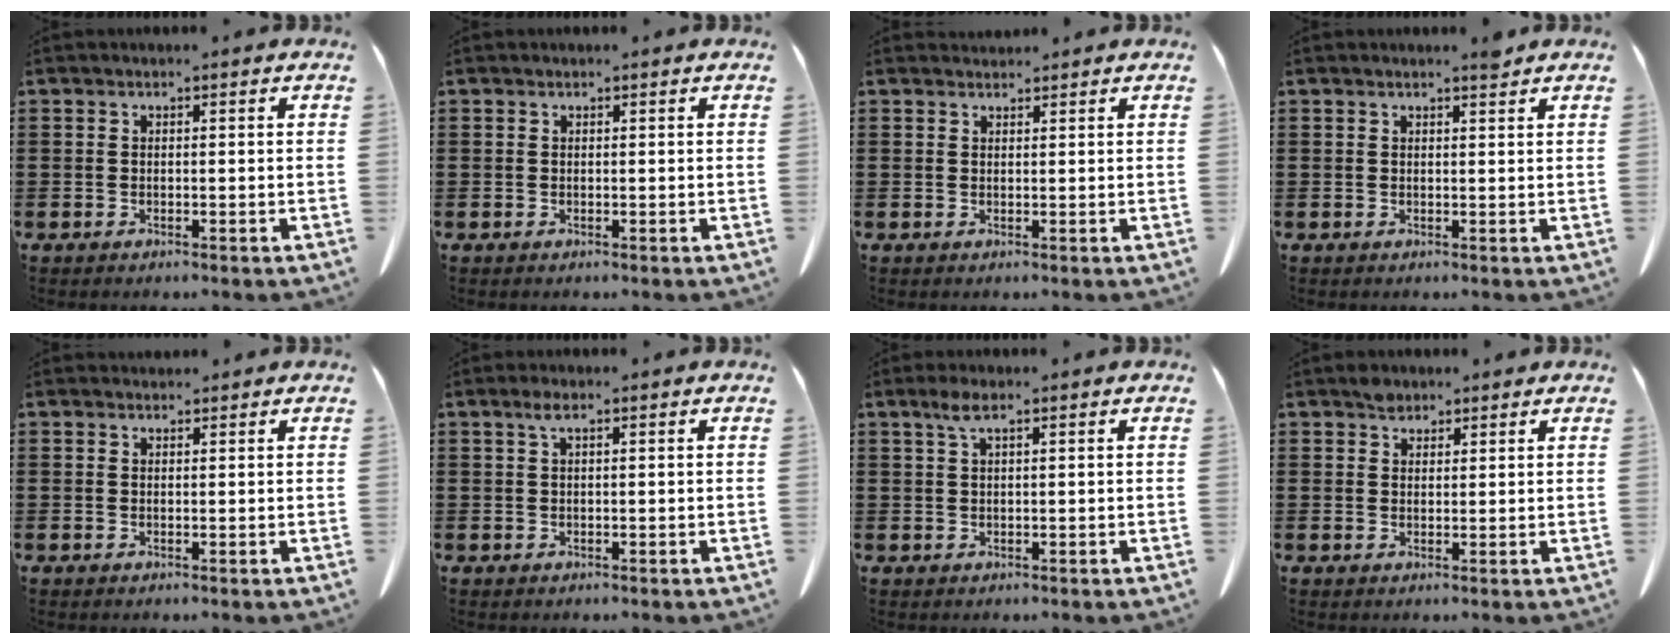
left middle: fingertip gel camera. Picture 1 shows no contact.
{"total": 0.0}
{"total": 1.2, "force": [1.2, 0.3, 0.0], "torque": [-0.002, 0.001, 0.023]}
{"total": 1.6, "force": [1.5, -0.1, 0.7], "torque": [-0.016, -0.003, 0.028]}
{"total": 0.8, "force": [0.8, 0.2, 0.0], "torque": [-0.002, 0.001, 0.016]}
{"total": 1.6, "force": [0.7, 0.3, 1.5], "torque": [-0.031, 0.002, 0.012]}
{"total": 2.4, "force": [1.2, 0.5, 2.0], "torque": [-0.044, 0.003, 0.021]}
{"total": 2.1, "force": [1.8, 1.0, 0.4], "torque": [-0.004, -0.004, 0.035]}